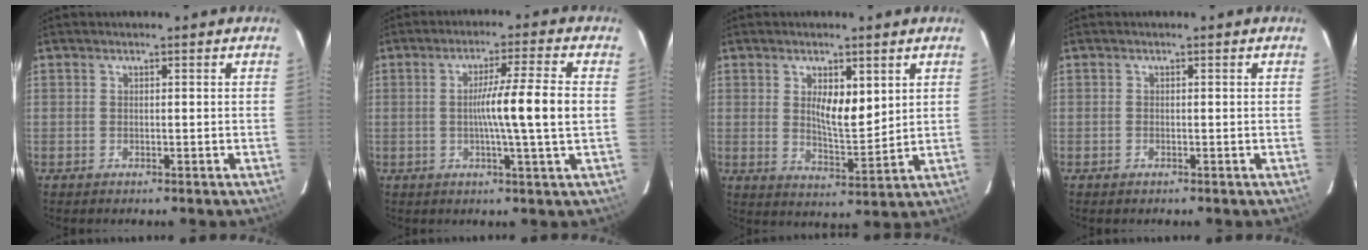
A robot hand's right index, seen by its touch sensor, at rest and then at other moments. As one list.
[{"total": 9.1, "force": [-0.1, -1.5, 8.9], "torque": [-0.145, 0.000, -0.002]}, {"total": 6.7, "force": [2.3, 2.3, 5.9], "torque": [-0.101, -0.009, 0.046]}, {"total": 0.0}]